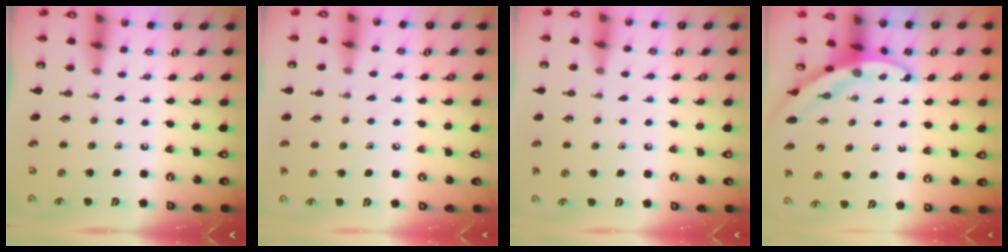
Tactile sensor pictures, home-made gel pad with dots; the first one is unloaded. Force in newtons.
{"total": 6.2, "press": 6.1, "slide": 0.6}
{"total": 3.1, "press": 3.1, "slide": 0.4}
{"total": 3.6, "press": 3.6, "slide": 0.1}